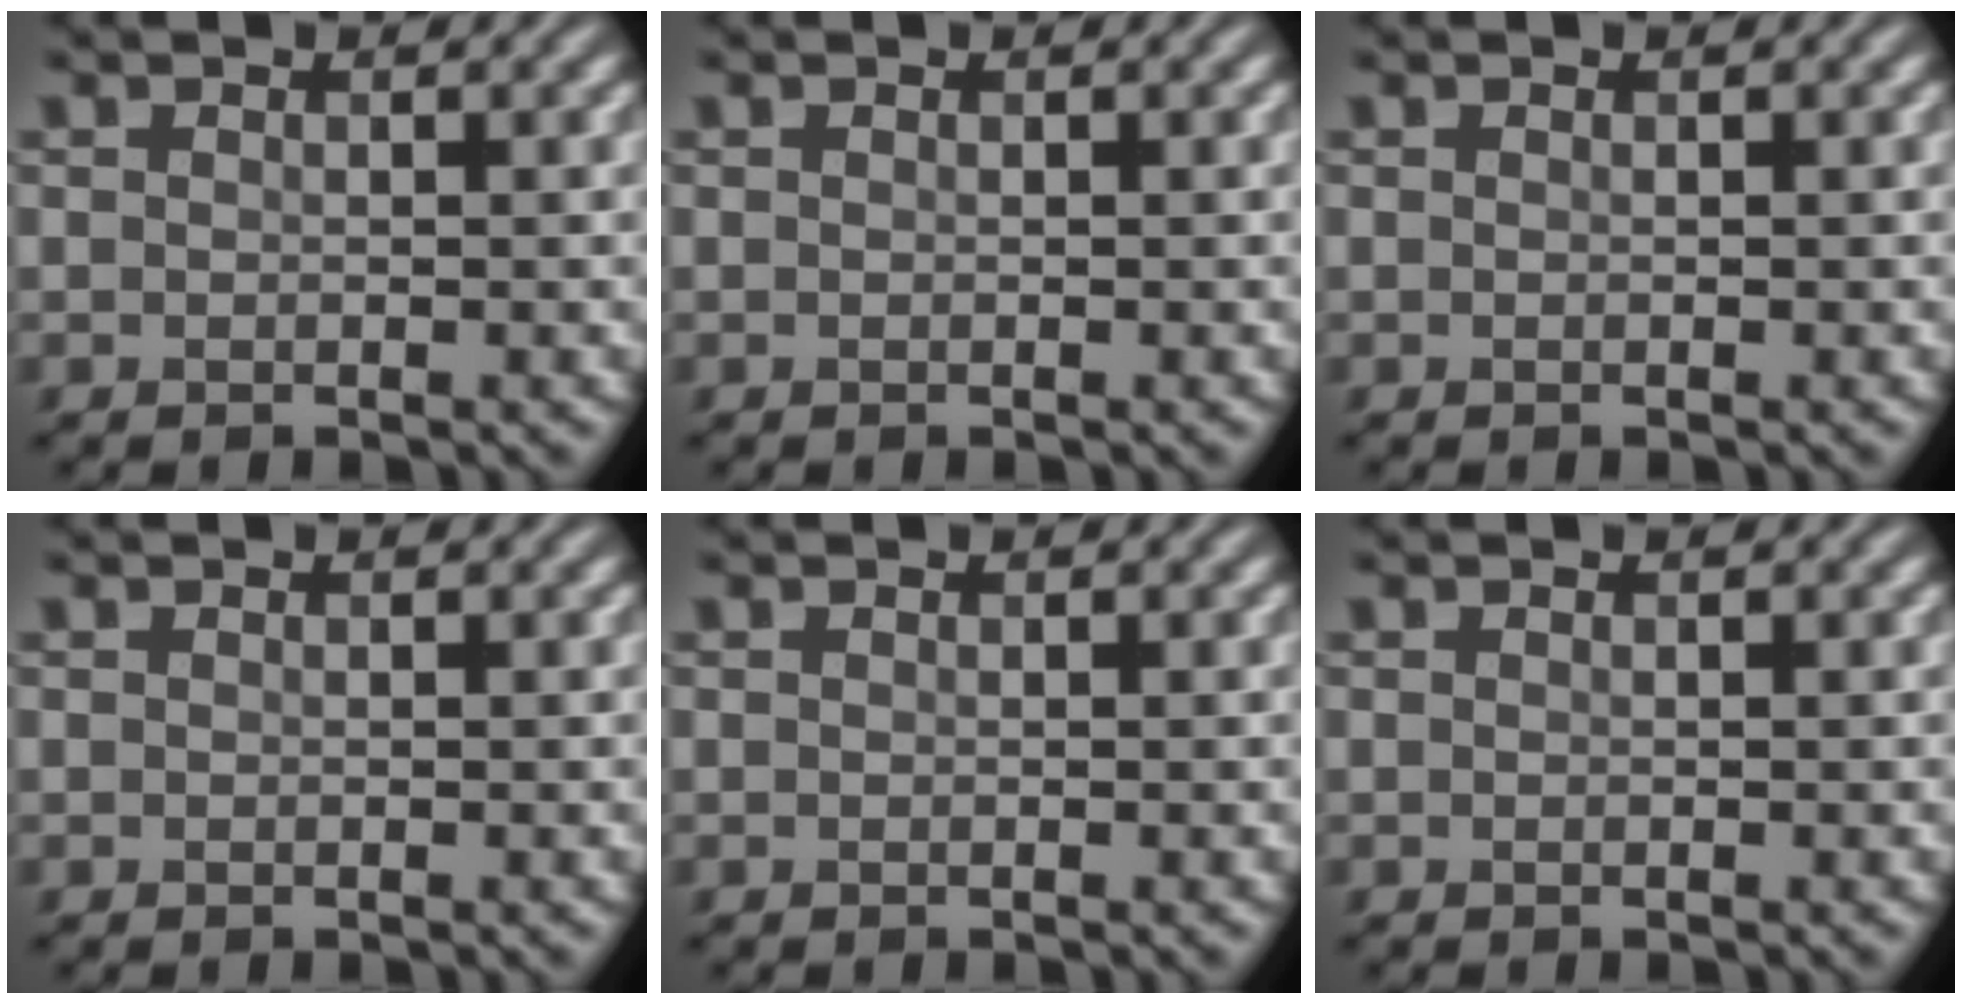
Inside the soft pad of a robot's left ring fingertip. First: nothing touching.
{"total": 0.0}
{"total": 0.0}
{"total": 0.0}
{"total": 0.0}
{"total": 0.0}